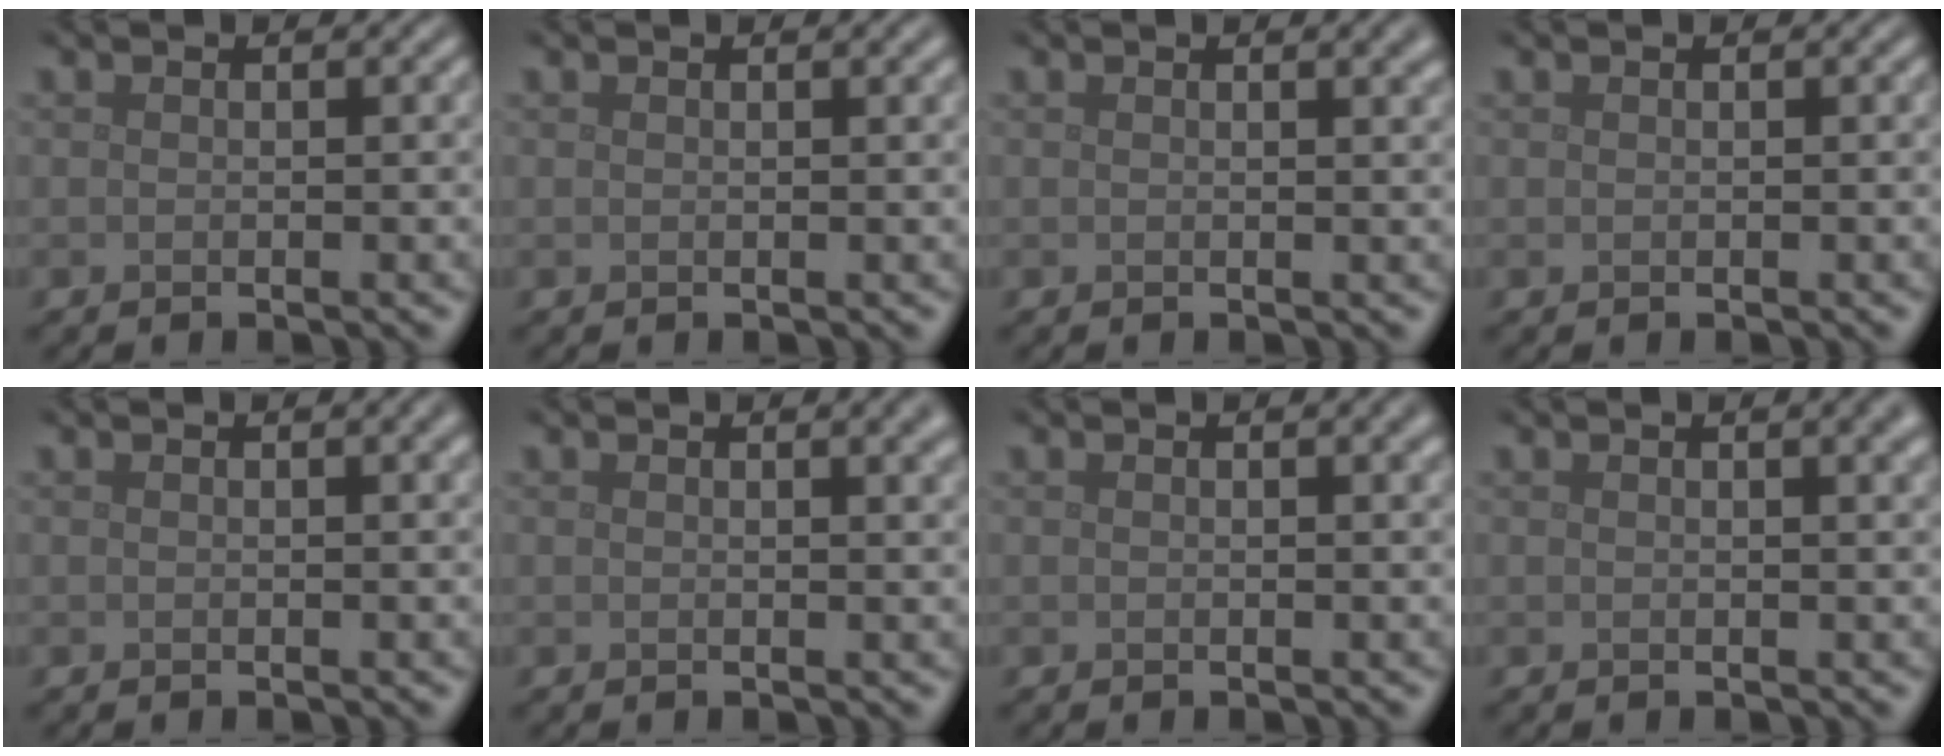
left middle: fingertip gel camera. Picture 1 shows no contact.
{"total": 1.1, "force": [0.7, 0.3, 0.8], "torque": [-0.008, 0.005, 0.011]}
{"total": 1.9, "force": [1.0, 0.7, 1.5], "torque": [-0.006, 0.007, 0.012]}
{"total": 0.0}
{"total": 1.6, "force": [0.7, 0.5, 1.4], "torque": [-0.013, 0.006, 0.008]}
{"total": 2.9, "force": [1.4, 1.1, 2.3], "torque": [-0.011, 0.007, 0.016]}
{"total": 1.6, "force": [0.8, 0.5, 1.4], "torque": [-0.010, 0.006, 0.009]}
{"total": 3.5, "force": [1.6, 1.4, 2.8], "torque": [-0.015, 0.011, 0.013]}